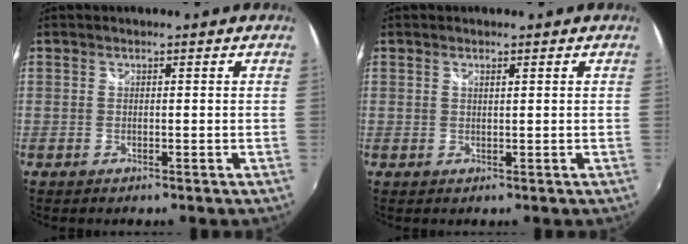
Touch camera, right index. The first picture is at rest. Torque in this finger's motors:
{"motor_torque": [-0.09, 0.15, -0.02, -0.01]}